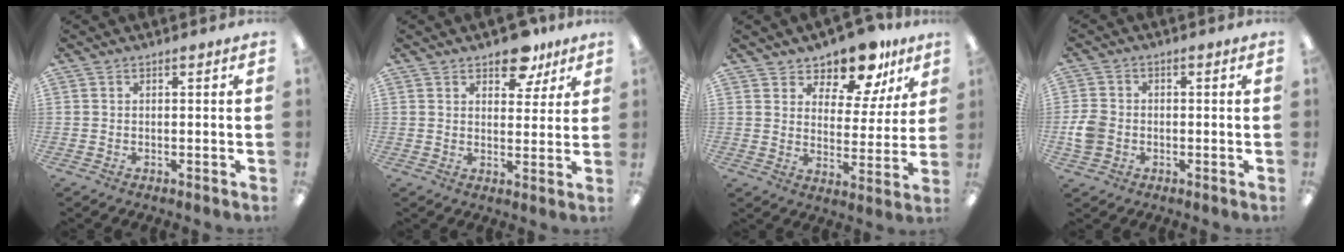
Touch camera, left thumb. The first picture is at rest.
{"total": 8.4, "force": [6.0, 4.4, 3.9], "torque": [-0.037, -0.028, 0.102]}
{"total": 10.7, "force": [9.4, 4.2, 3.1], "torque": [-0.057, -0.072, 0.170]}
{"total": 5.5, "force": [-1.3, 4.5, 2.9], "torque": [-0.067, 0.006, -0.023]}